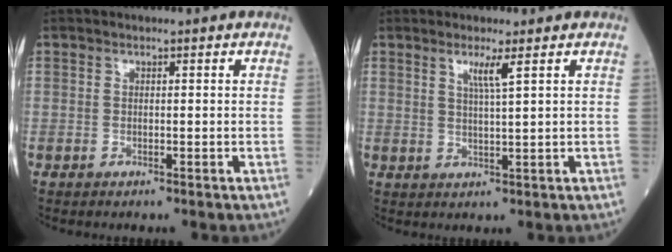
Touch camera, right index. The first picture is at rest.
{"total": 2.9, "force": [1.5, -0.6, 2.4], "torque": [-0.046, -0.006, 0.030]}